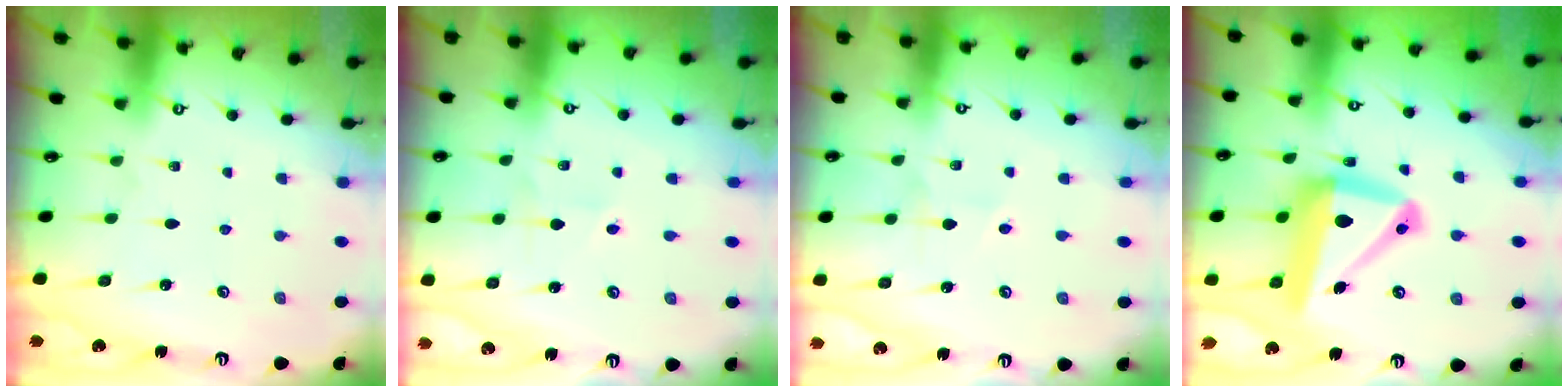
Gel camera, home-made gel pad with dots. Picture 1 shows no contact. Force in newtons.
{"total": 1.3, "press": 1.3, "slide": 0.2}
{"total": 2.7, "press": 2.5, "slide": 0.9}
{"total": 16.7, "press": 16.5, "slide": 2.5}